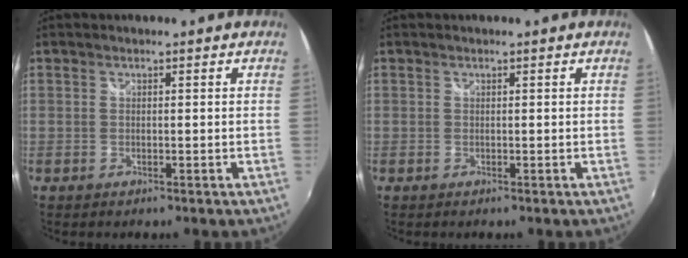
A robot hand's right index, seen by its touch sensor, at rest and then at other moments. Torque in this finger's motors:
{"motor_torque": [0.04, 0.04, 0.00, 0.01]}